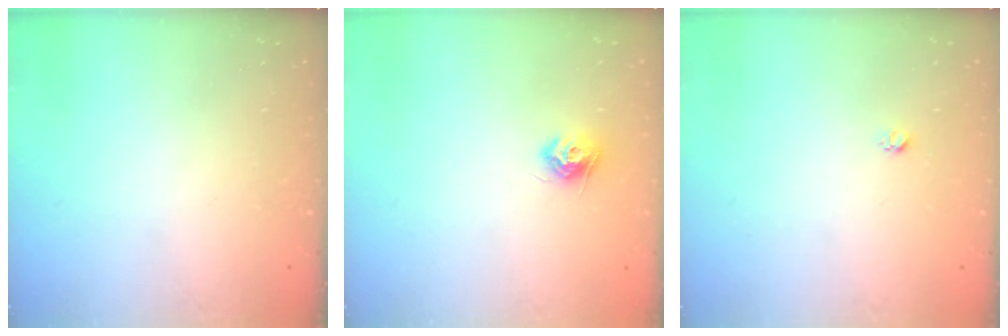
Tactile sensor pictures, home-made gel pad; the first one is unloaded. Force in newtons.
{"total": 8.1, "press": 8.1, "slide": 0.2}
{"total": 3.1, "press": 3.1, "slide": 0.3}